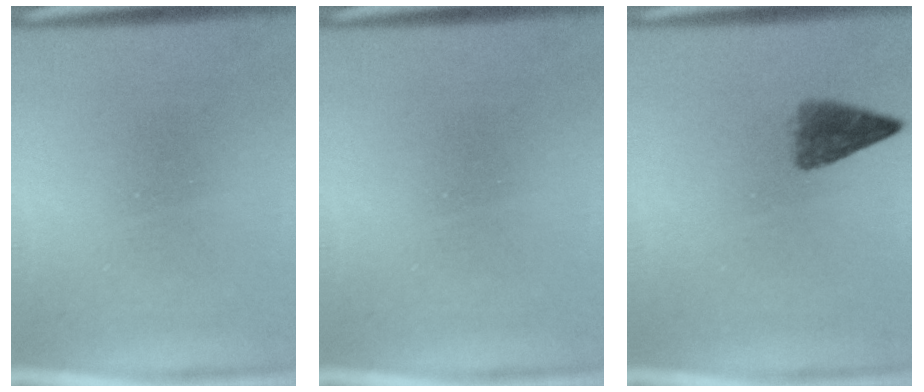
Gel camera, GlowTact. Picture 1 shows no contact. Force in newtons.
{"total": 0.0}
{"total": 2.7}